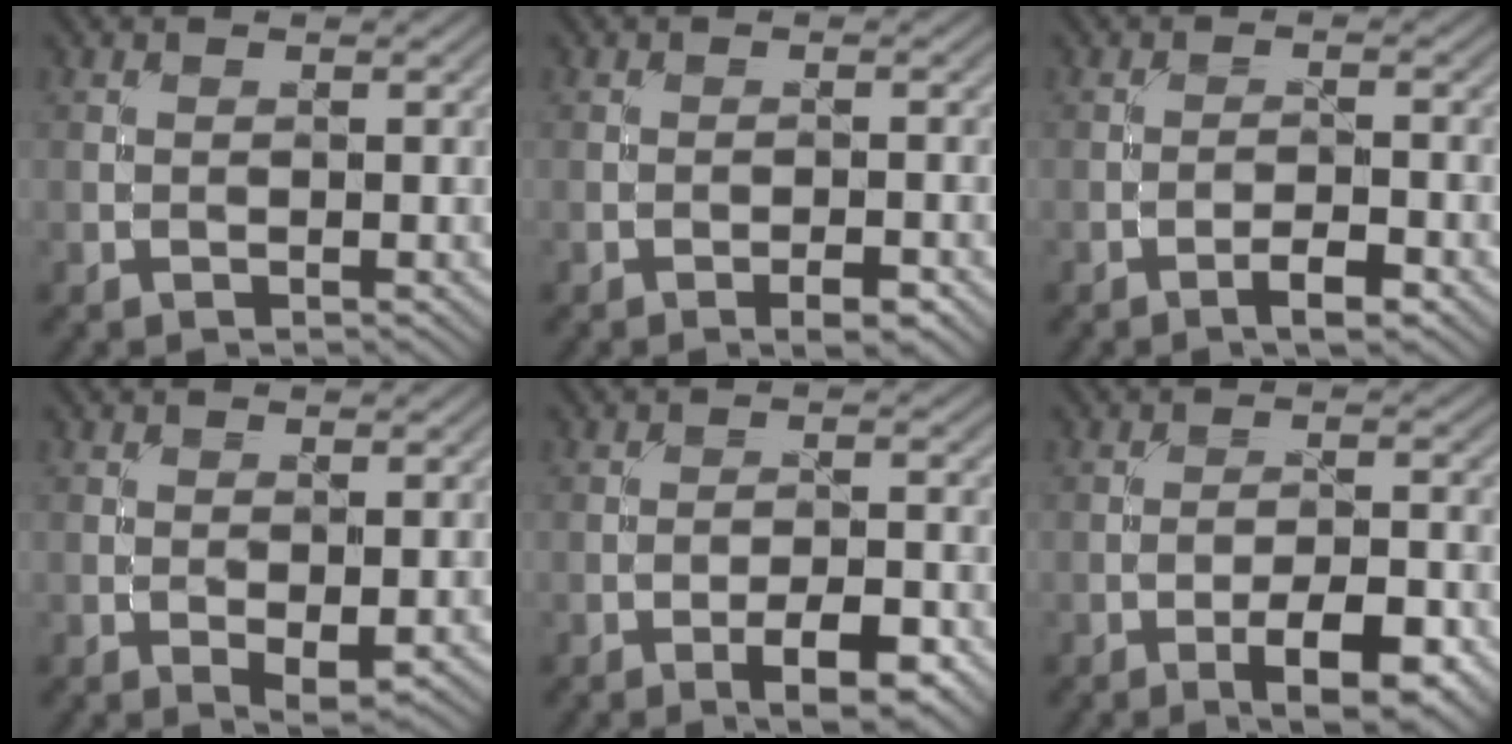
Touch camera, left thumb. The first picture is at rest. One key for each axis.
{"total": 2.4, "fx": -1.5, "fy": 0.7, "fz": 1.8, "tx": -0.029, "ty": 0.003, "tz": -0.023}
{"total": 3.0, "fx": -2.0, "fy": 0.6, "fz": 2.2, "tx": -0.042, "ty": 0.006, "tz": -0.037}
{"total": 2.6, "fx": -0.6, "fy": 1.2, "fz": 2.2, "tx": -0.034, "ty": -0.008, "tz": -0.004}
{"total": 5.3, "fx": -3.0, "fy": 1.6, "fz": 4.1, "tx": -0.064, "ty": 0.006, "tz": -0.041}
{"total": 6.8, "fx": -3.7, "fy": 2.0, "fz": 5.3, "tx": -0.081, "ty": 0.005, "tz": -0.053}